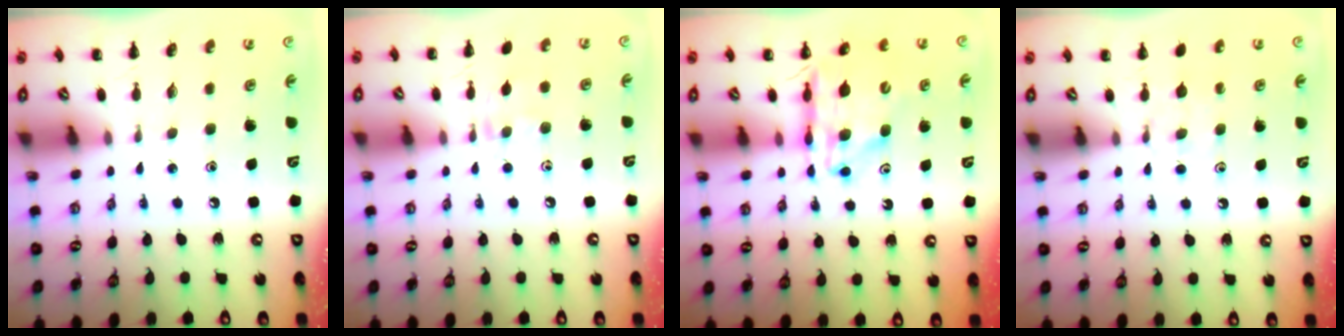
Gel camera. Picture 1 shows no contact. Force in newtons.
{"total": 4.9, "press": 4.7, "slide": 1.3}
{"total": 12.5, "press": 12.0, "slide": 3.6}
{"total": 5.6, "press": 5.4, "slide": 1.4}